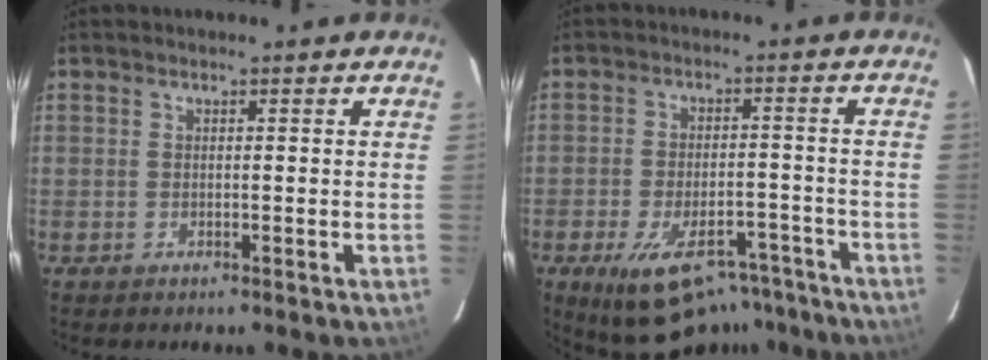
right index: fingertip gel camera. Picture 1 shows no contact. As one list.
[{"total": 16.3, "force": [-11.5, 7.6, 8.6], "torque": [-0.167, -0.006, -0.155]}]